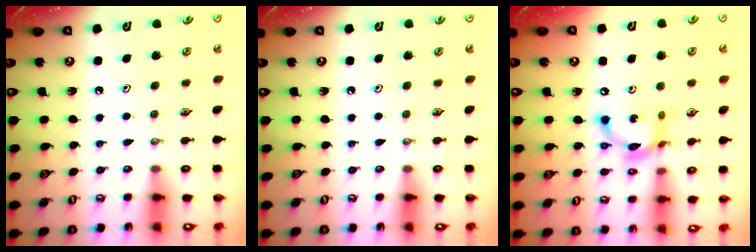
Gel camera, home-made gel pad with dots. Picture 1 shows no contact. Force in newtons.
{"total": 0.0}
{"total": 13.0, "press": 12.9, "slide": 0.9}